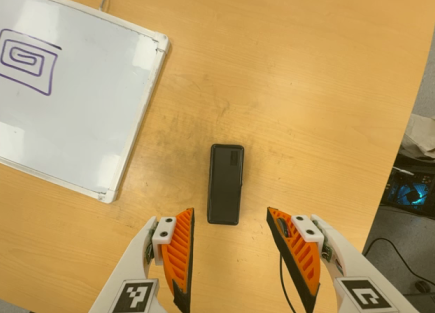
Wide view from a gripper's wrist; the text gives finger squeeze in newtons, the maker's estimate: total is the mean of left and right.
{"total": 0.0}